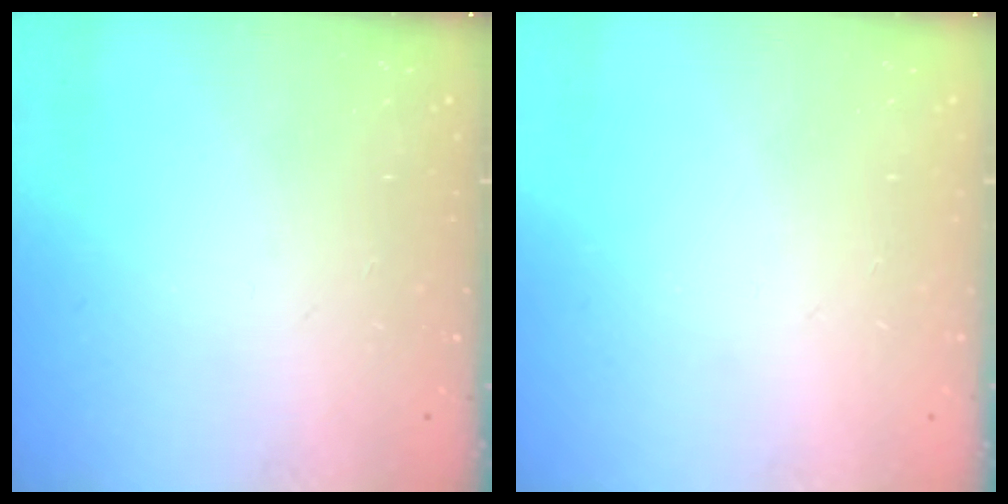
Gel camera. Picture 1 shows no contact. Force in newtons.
{"total": 0.0}